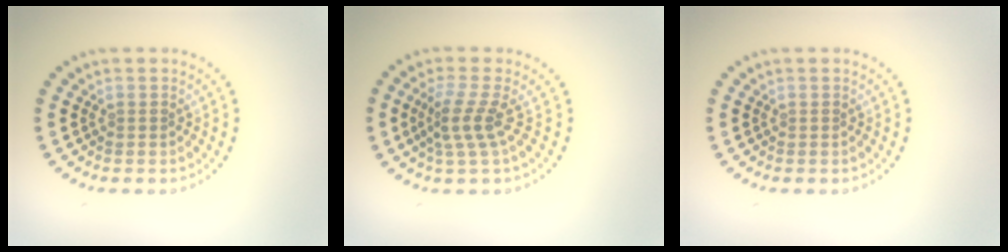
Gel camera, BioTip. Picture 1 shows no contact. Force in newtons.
{"total": 2.6, "press": 1.8, "slide": 1.9}
{"total": 0.0}